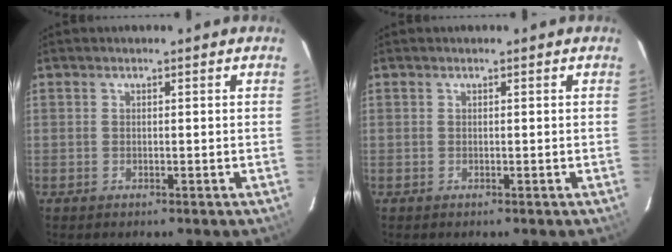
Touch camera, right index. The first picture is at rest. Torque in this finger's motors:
{"motor_torque": [0.00, 0.00, 0.00, 0.00]}